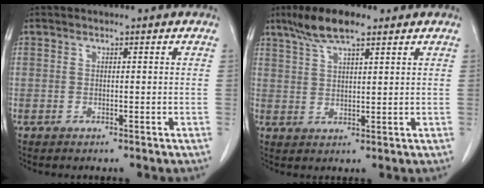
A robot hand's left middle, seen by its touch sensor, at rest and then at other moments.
{"total": 7.1, "force": [5.0, 1.4, 4.8], "torque": [-0.101, 0.013, 0.093]}